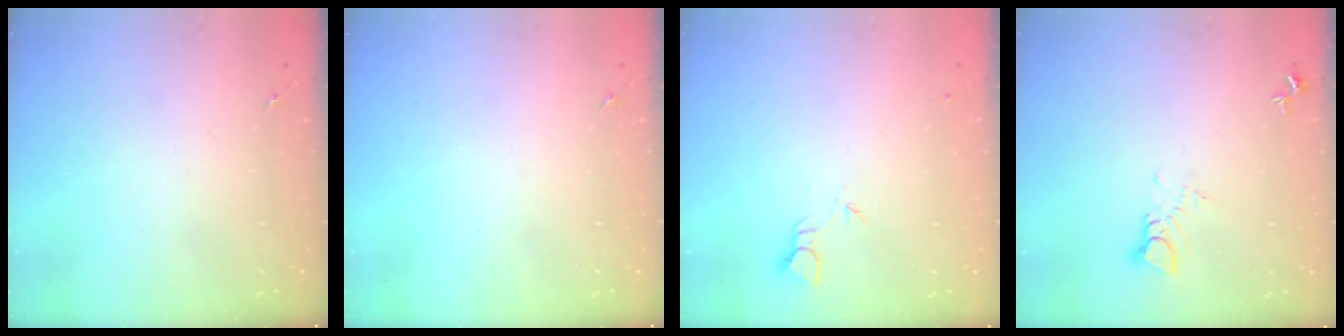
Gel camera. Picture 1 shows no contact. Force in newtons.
{"total": 0.0}
{"total": 1.8, "press": 1.8, "slide": 0.0}
{"total": 3.9, "press": 3.9, "slide": 0.2}